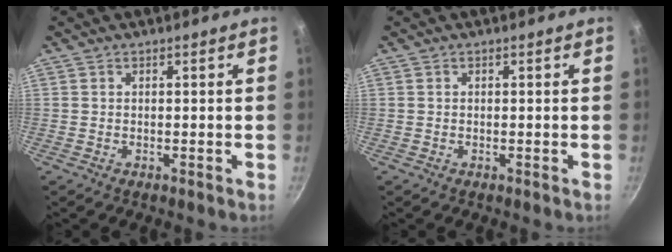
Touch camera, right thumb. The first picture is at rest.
{"total": 0.0}